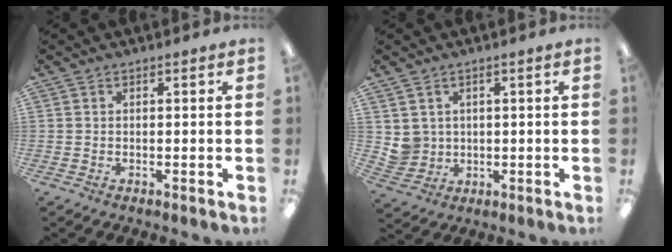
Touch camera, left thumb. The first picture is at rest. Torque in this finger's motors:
{"motor_torque": [-0.15, 0.16, -0.04, -0.12, 0.00]}